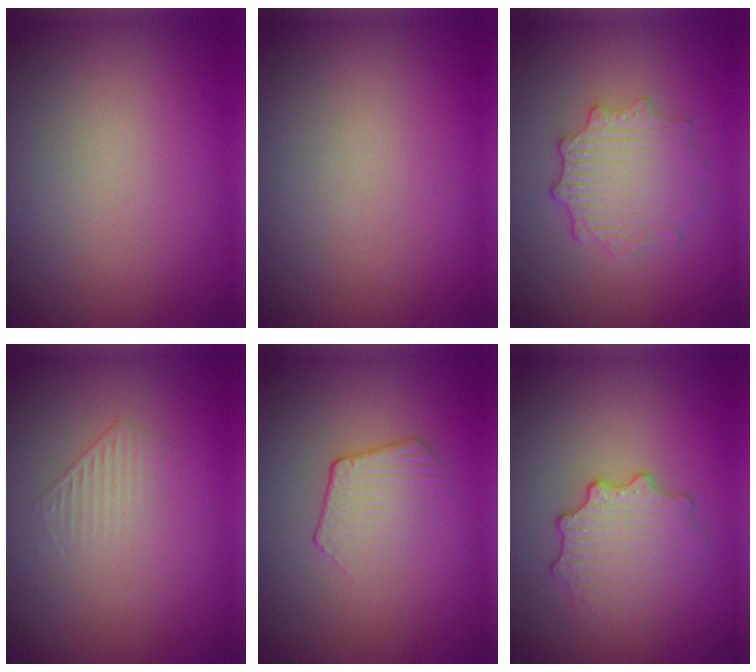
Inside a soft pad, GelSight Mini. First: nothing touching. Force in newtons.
{"total": 0.0}
{"total": 4.6, "press": 3.7, "slide": 2.7}
{"total": 1.0, "press": 0.4, "slide": 0.9}
{"total": 2.1, "press": 1.5, "slide": 1.4}
{"total": 2.9, "press": 2.8, "slide": 0.9}